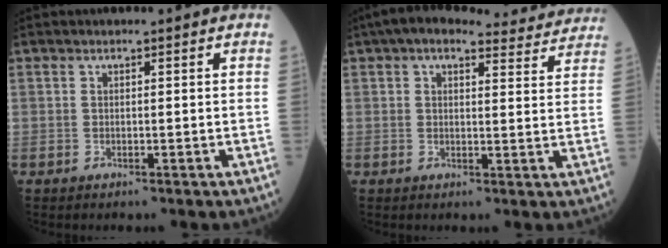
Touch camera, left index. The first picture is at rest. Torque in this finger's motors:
{"motor_torque": [0.99, -1.14, 0.38, 0.06]}